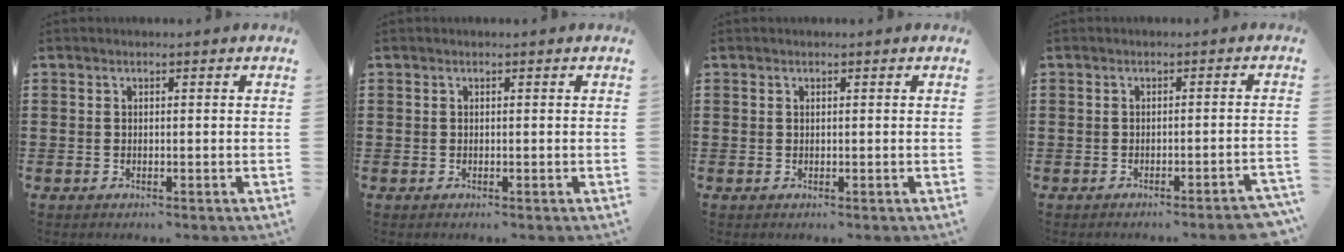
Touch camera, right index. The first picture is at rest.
{"total": 0.0}
{"total": 0.0}
{"total": 2.2, "force": [-1.9, -0.4, 1.1], "torque": [-0.019, -0.005, -0.036]}